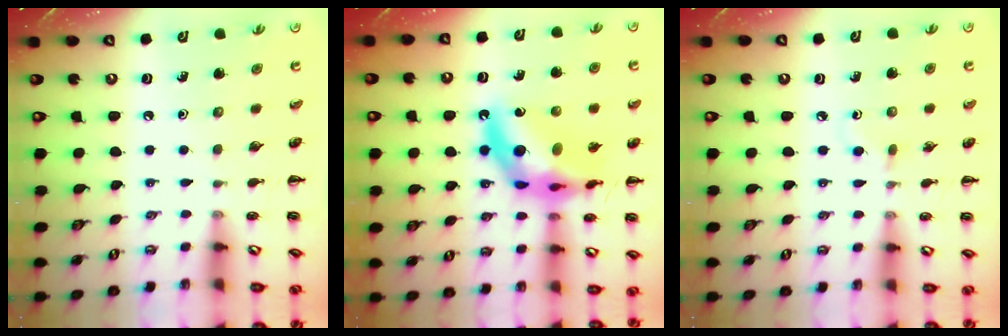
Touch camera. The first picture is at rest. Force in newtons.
{"total": 16.2, "press": 15.6, "slide": 4.4}
{"total": 3.9, "press": 3.6, "slide": 1.5}